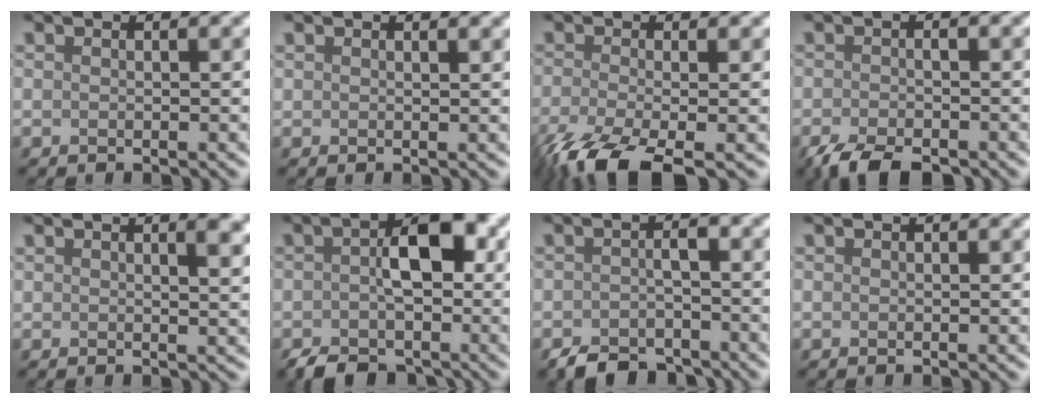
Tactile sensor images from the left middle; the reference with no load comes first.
{"total": 2.3, "force": [1.7, 0.9, 1.2], "torque": [0.000, 0.017, 0.003]}
{"total": 7.2, "force": [-4.7, 2.0, 5.1], "torque": [-0.102, -0.018, -0.084]}
{"total": 4.0, "force": [-3.3, 1.0, 2.1], "torque": [-0.040, -0.003, -0.055]}
{"total": 4.5, "force": [2.5, 1.9, 3.2], "torque": [-0.009, 0.039, 0.013]}
{"total": 6.7, "force": [-2.3, 3.9, 4.9], "torque": [-0.066, 0.005, -0.036]}
{"total": 4.0, "force": [-3.3, 1.4, 1.6], "torque": [-0.024, 0.001, -0.054]}
{"total": 0.0}